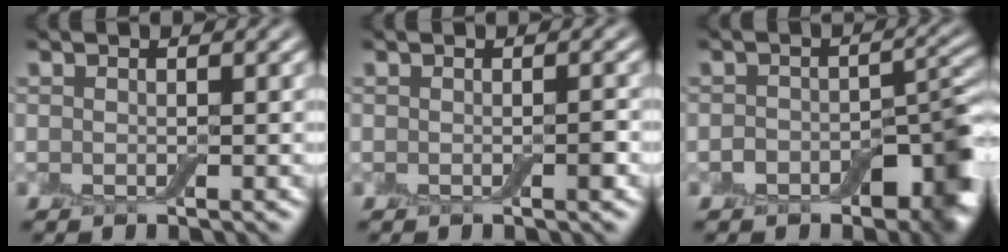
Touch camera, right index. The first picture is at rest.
{"total": 0.6, "force": [-0.3, 0.2, 0.5], "torque": [-0.007, 0.001, -0.004]}
{"total": 6.2, "force": [-3.3, 3.7, 3.8], "torque": [-0.032, -0.004, -0.051]}